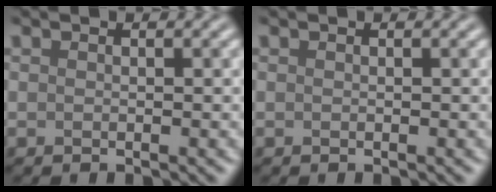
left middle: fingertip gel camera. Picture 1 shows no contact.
{"total": 0.0}